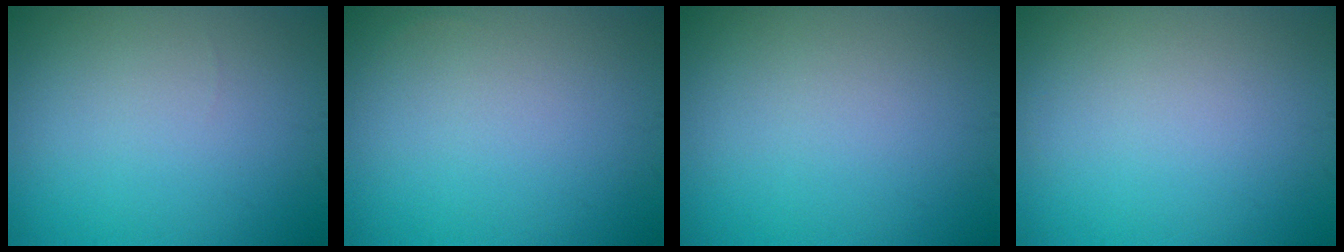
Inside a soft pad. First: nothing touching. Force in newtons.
{"total": 0.0}
{"total": 0.0}
{"total": 0.0}